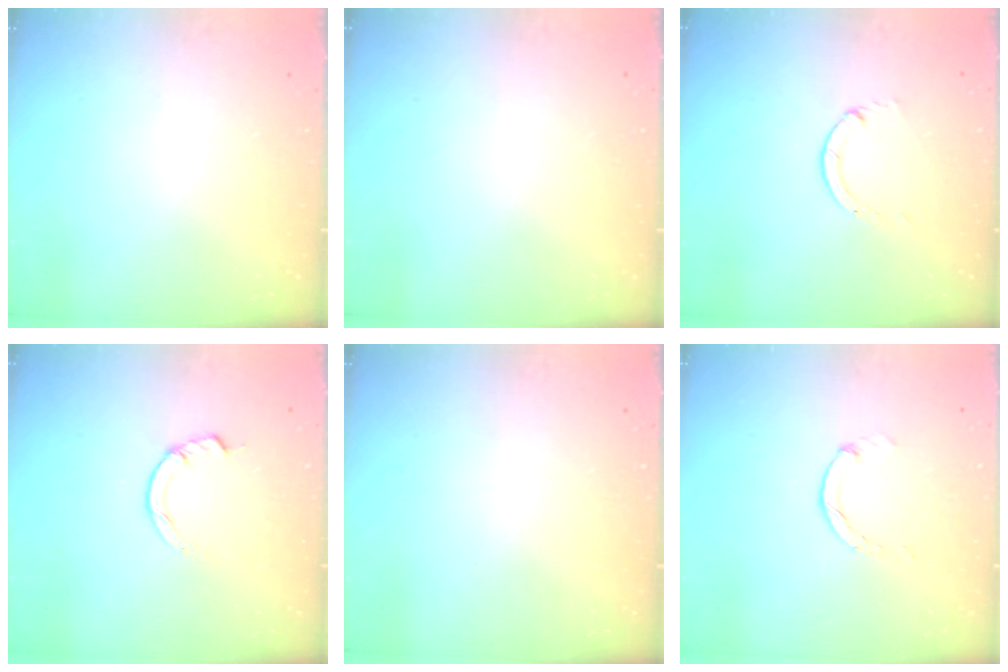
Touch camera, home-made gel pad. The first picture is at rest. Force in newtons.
{"total": 2.4, "press": 2.4, "slide": 0.2}
{"total": 0.0}
{"total": 4.0, "press": 3.9, "slide": 0.7}
{"total": 2.6, "press": 2.6, "slide": 0.2}
{"total": 0.8, "press": 0.7, "slide": 0.2}